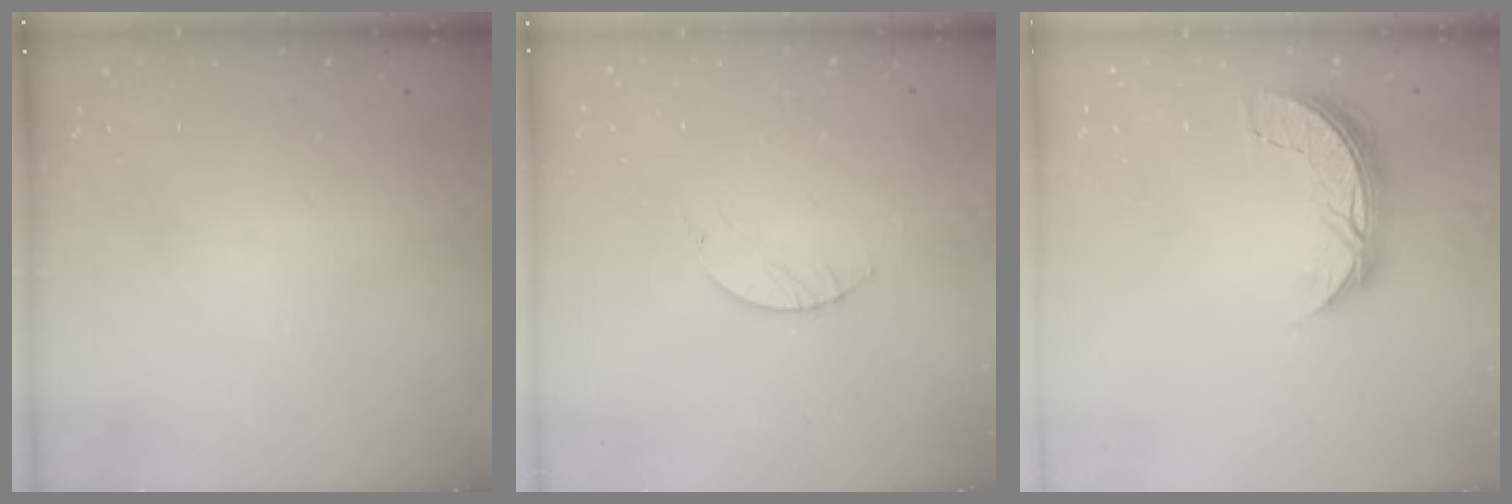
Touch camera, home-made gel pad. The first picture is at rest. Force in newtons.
{"total": 0.9, "press": 0.8, "slide": 0.2}
{"total": 7.4, "press": 7.3, "slide": 0.5}